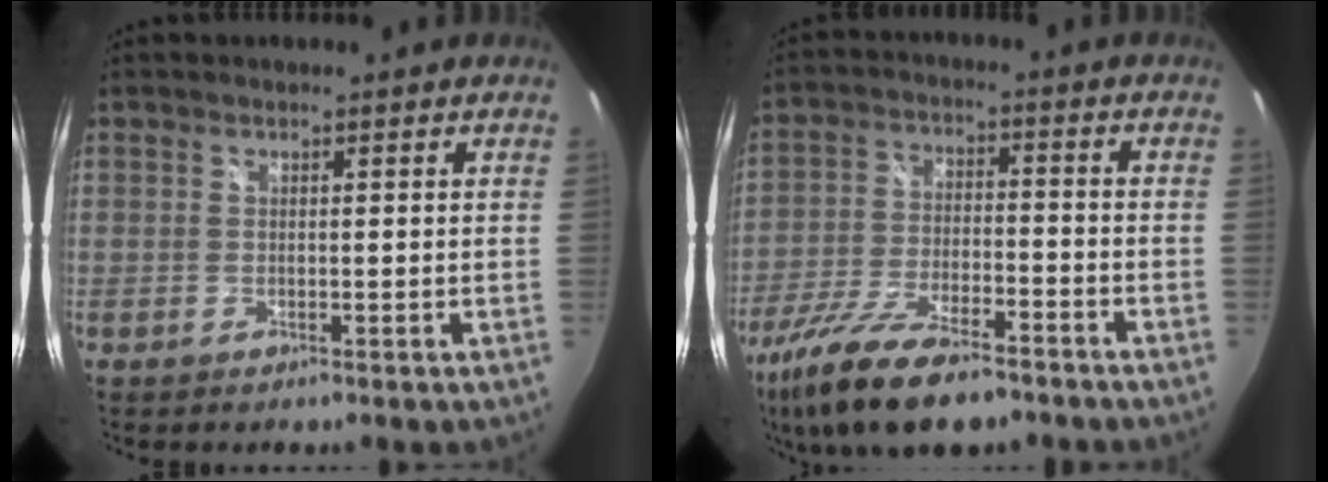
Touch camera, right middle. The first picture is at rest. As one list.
[{"total": 17.0, "force": [-12.6, 5.1, 10.1], "torque": [-0.213, -0.042, -0.224]}]